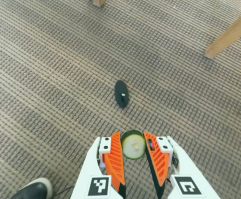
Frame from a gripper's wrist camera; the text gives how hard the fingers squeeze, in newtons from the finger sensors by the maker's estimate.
{"total": 8.6, "left": 8.2, "right": 9.0}